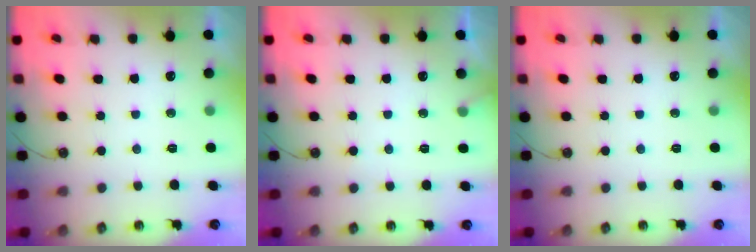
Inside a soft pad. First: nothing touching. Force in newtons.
{"total": 4.9, "press": 4.9, "slide": 0.3}
{"total": 0.0}